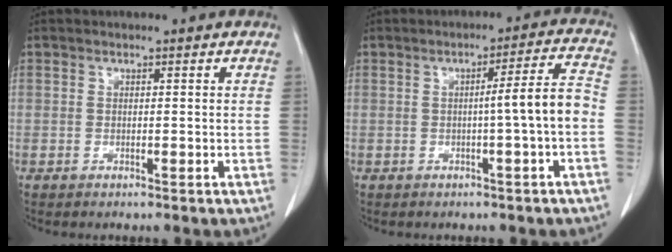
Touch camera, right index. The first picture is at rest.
{"total": 5.8, "force": [-1.2, -0.8, 5.6], "torque": [-0.077, 0.011, -0.018]}